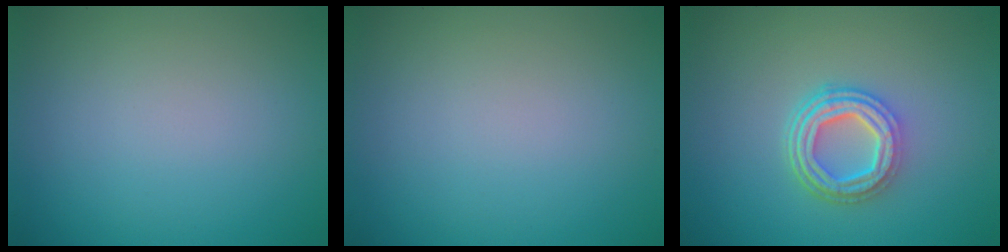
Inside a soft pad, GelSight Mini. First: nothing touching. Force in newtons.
{"total": 0.0}
{"total": 5.0, "press": 3.6, "slide": 3.4}